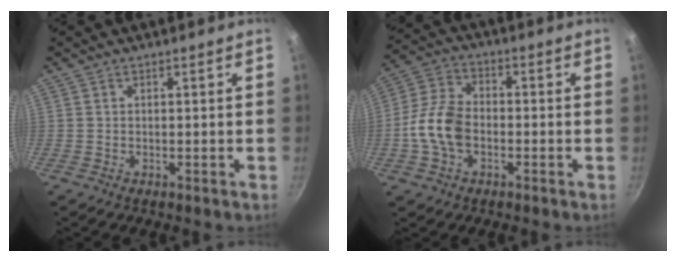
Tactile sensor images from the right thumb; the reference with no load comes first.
{"total": 10.1, "force": [-2.3, 6.7, 7.2], "torque": [-0.132, 0.031, -0.054]}